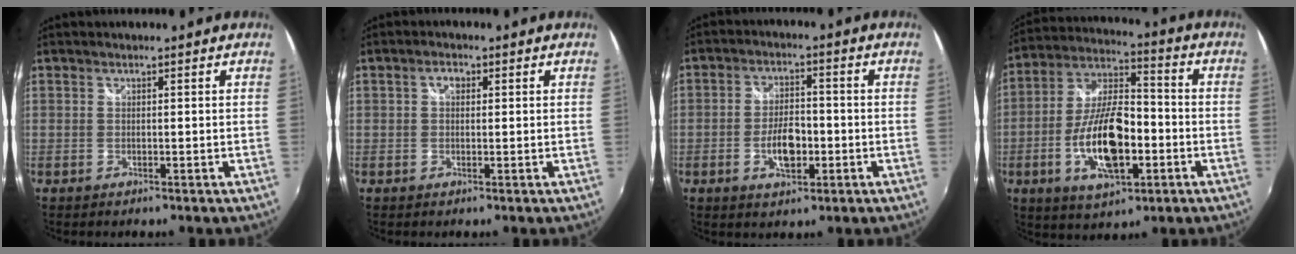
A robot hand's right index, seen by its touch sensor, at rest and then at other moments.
{"total": 1.9, "force": [0.4, 1.3, 1.3], "torque": [-0.022, 0.007, 0.005]}
{"total": 9.0, "force": [-2.9, 4.3, 7.3], "torque": [-0.140, 0.007, -0.044]}
{"total": 16.4, "force": [-4.7, 6.8, 14.2], "torque": [-0.283, 0.002, -0.081]}